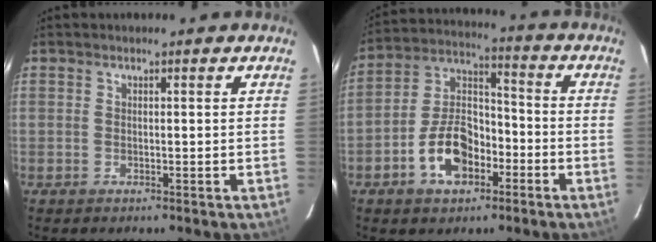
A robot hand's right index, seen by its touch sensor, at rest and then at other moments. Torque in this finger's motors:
{"motor_torque": [1.65, -0.49, 0.39, 0.09]}